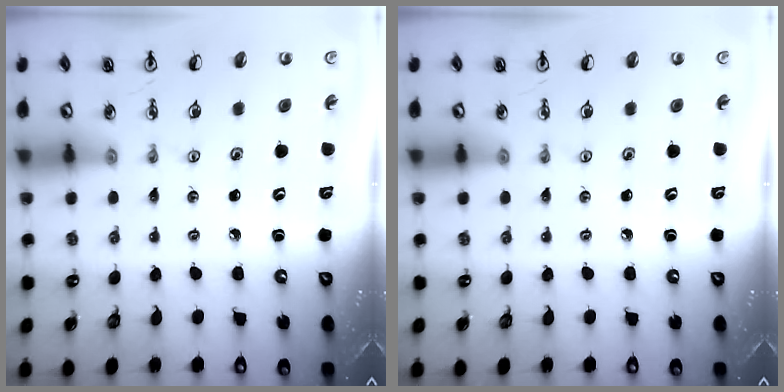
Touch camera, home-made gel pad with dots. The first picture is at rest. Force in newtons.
{"total": 0.0}